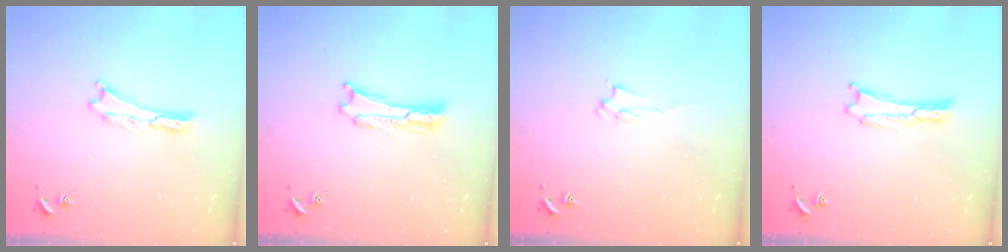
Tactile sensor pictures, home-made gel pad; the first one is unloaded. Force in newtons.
{"total": 0.0}
{"total": 1.6, "press": 1.6, "slide": 0.2}
{"total": 0.0}